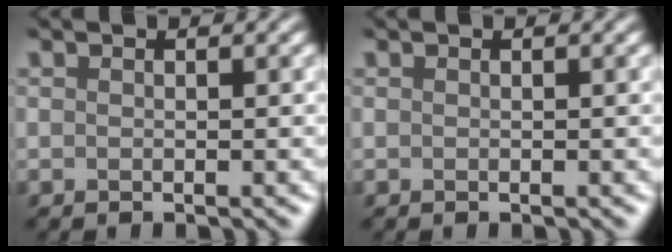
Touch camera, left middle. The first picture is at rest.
{"total": 0.0}